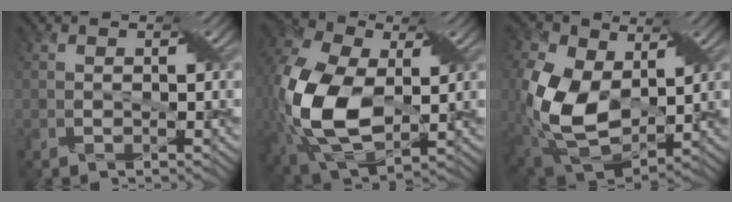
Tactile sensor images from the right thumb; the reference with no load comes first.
{"total": 16.7, "force": [-0.7, 10.1, 13.2], "torque": [-0.325, -0.023, -0.007]}
{"total": 13.5, "force": [1.1, 8.8, 10.2], "torque": [-0.265, -0.015, 0.022]}